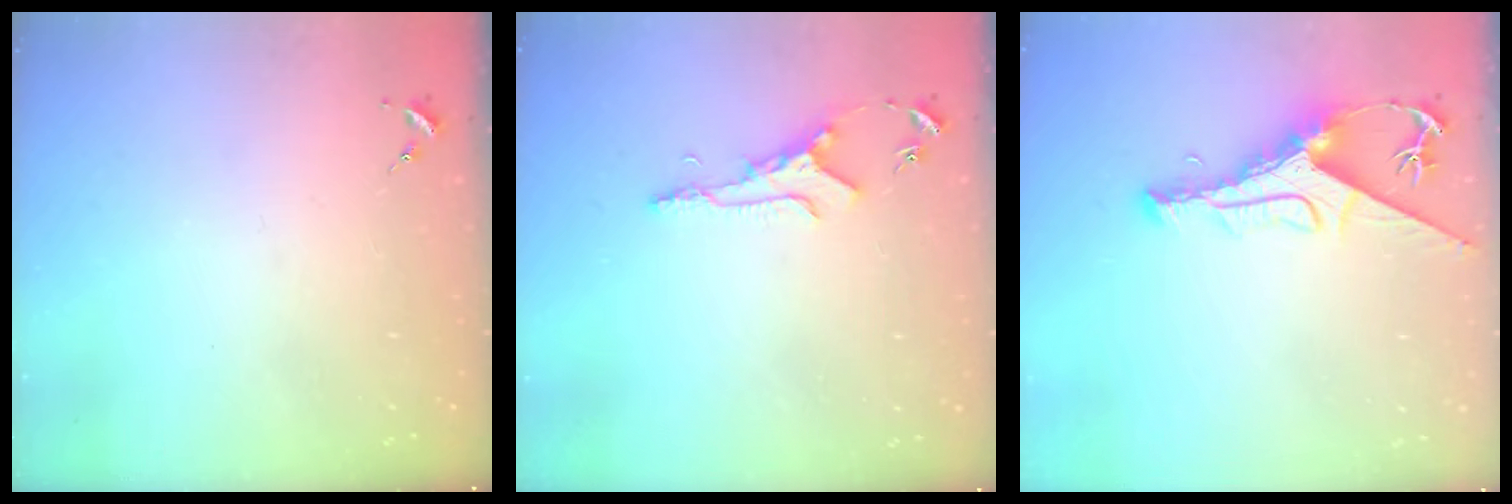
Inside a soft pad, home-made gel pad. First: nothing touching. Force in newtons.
{"total": 5.8, "press": 5.7, "slide": 0.7}
{"total": 10.2, "press": 10.1, "slide": 1.4}